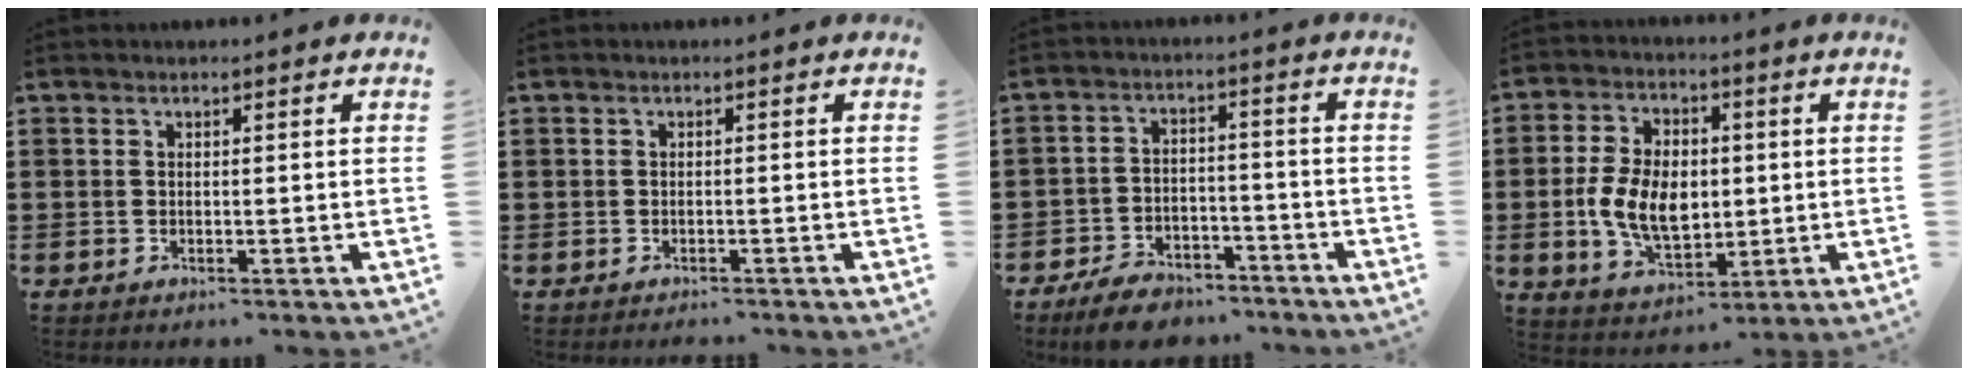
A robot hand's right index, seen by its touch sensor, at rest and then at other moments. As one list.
[{"total": 0.7, "force": [-0.7, 0.3, -0.1], "torque": [0.000, 0.002, -0.016]}, {"total": 5.9, "force": [-5.4, 1.9, 1.4], "torque": [-0.025, 0.019, -0.105]}, {"total": 9.3, "force": [-0.6, 6.0, 7.0], "torque": [-0.159, 0.011, -0.012]}]